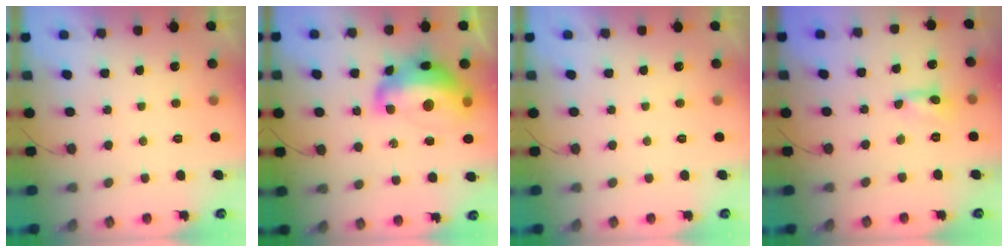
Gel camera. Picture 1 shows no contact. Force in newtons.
{"total": 18.9, "press": 18.8, "slide": 1.6}
{"total": 0.0}
{"total": 0.8, "press": 0.7, "slide": 0.1}